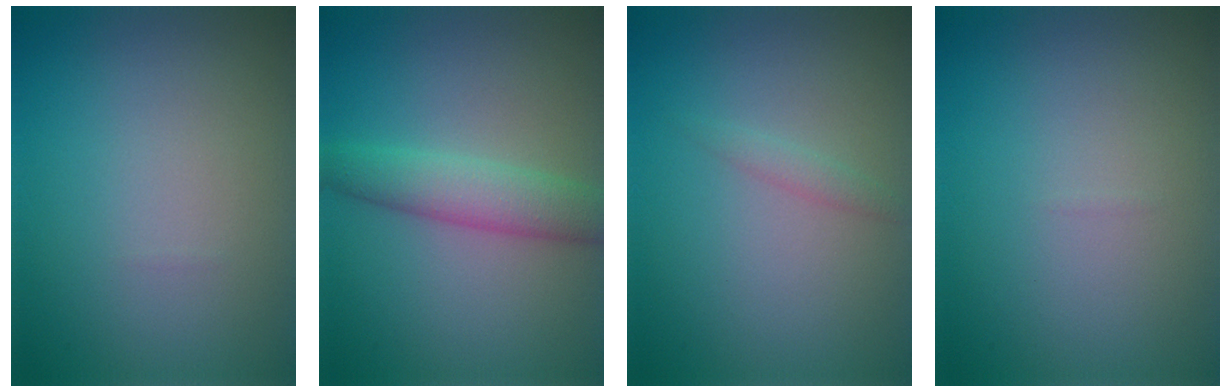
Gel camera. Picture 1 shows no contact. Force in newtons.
{"total": 3.9, "press": 3.9, "slide": 0.1}
{"total": 1.0, "press": 1.0, "slide": 0.1}
{"total": 0.0}